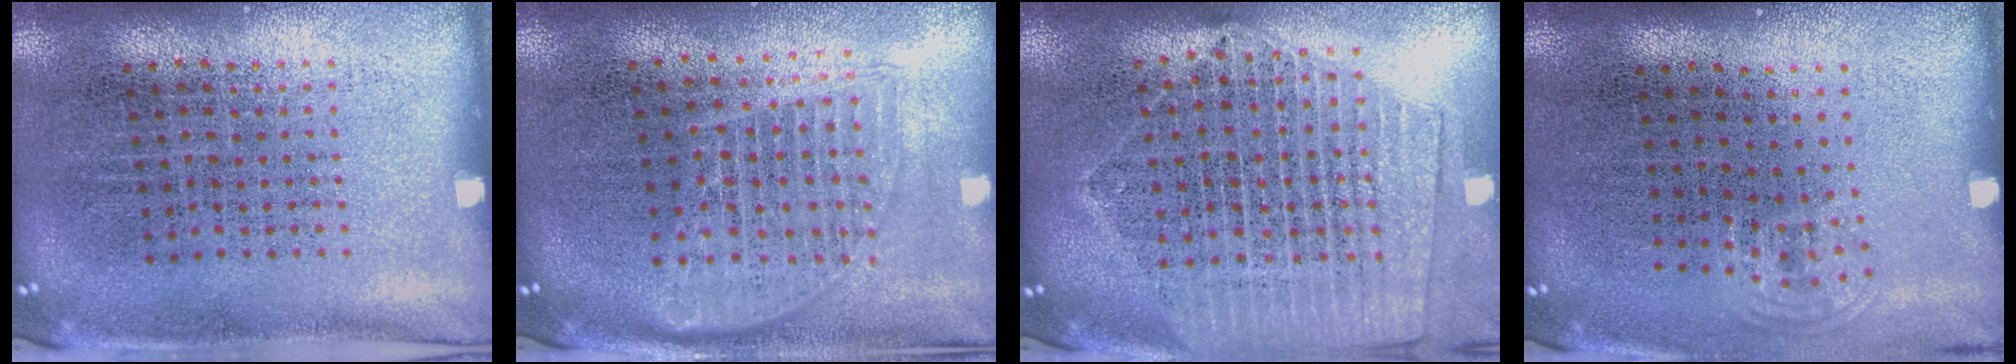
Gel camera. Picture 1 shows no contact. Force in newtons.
{"total": 1.6, "press": 1.4, "slide": 0.8}
{"total": 2.1, "press": 1.9, "slide": 0.9}
{"total": 0.7, "press": 0.5, "slide": 0.5}